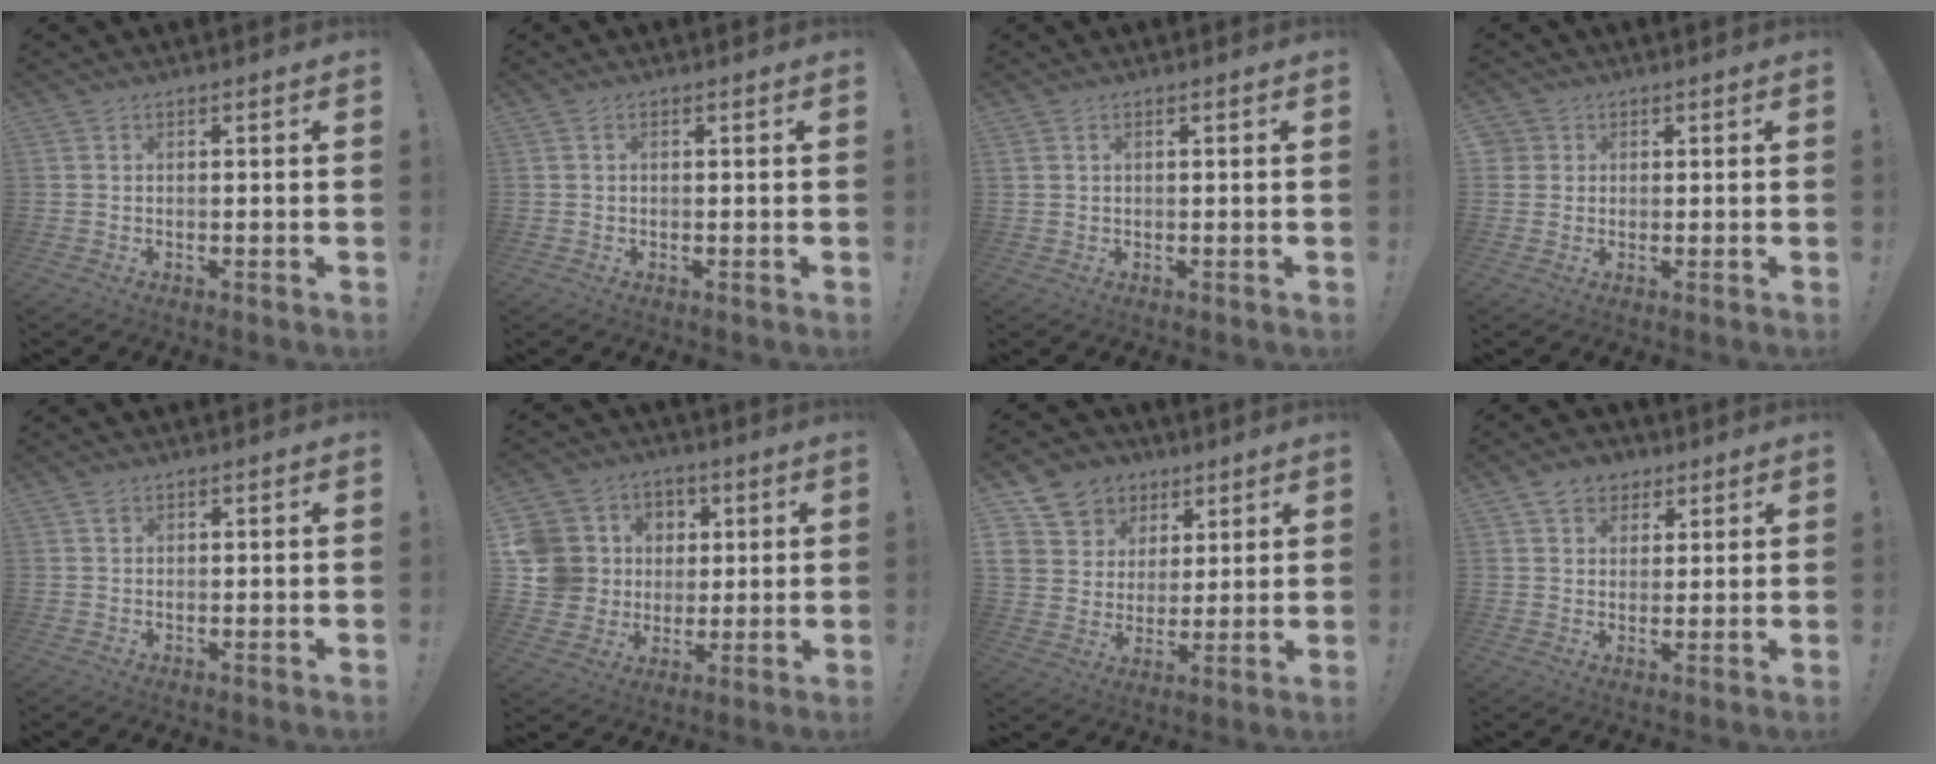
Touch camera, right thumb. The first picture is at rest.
{"total": 0.6, "force": [0.1, 0.4, 0.4], "torque": [-0.008, 0.002, 0.001]}
{"total": 0.8, "force": [0.5, 0.5, 0.4], "torque": [-0.011, 0.002, 0.009]}
{"total": 2.6, "force": [0.7, 2.5, 0.4], "torque": [-0.005, -0.002, 0.014]}
{"total": 0.8, "force": [0.5, 0.6, 0.2], "torque": [-0.002, 0.001, 0.009]}
{"total": 13.5, "force": [2.1, 12.7, 3.9], "torque": [-0.062, -0.004, 0.067]}
{"total": 9.8, "force": [4.7, 8.4, 1.7], "torque": [-0.031, -0.036, 0.102]}
{"total": 7.0, "force": [3.8, 5.6, 1.8], "torque": [-0.014, -0.019, 0.072]}